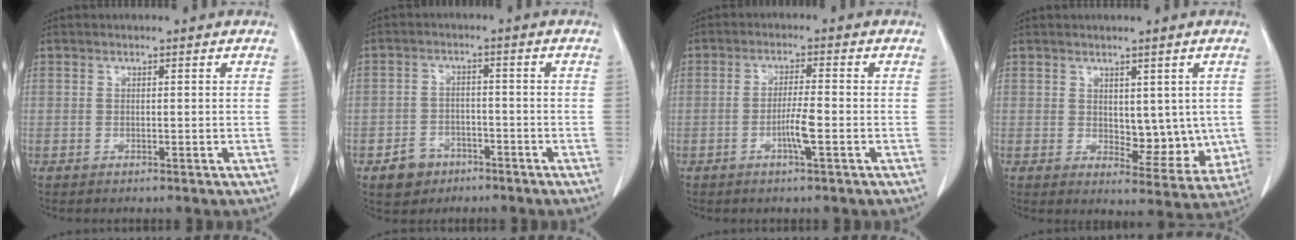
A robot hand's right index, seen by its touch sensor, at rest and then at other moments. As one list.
[{"total": 4.7, "force": [-2.9, 3.6, 1.2], "torque": [-0.019, 0.009, -0.041]}, {"total": 4.0, "force": [-1.4, -0.1, 3.7], "torque": [-0.071, -0.004, -0.029]}, {"total": 7.5, "force": [0.6, 4.2, 6.1], "torque": [-0.057, -0.010, 0.019]}]